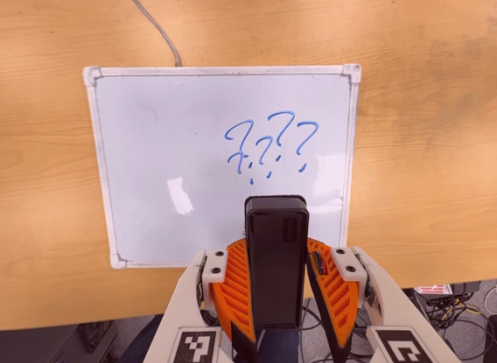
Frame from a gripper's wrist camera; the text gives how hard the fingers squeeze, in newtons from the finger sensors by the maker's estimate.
{"total": 5.6, "left": 5.0, "right": 6.3}